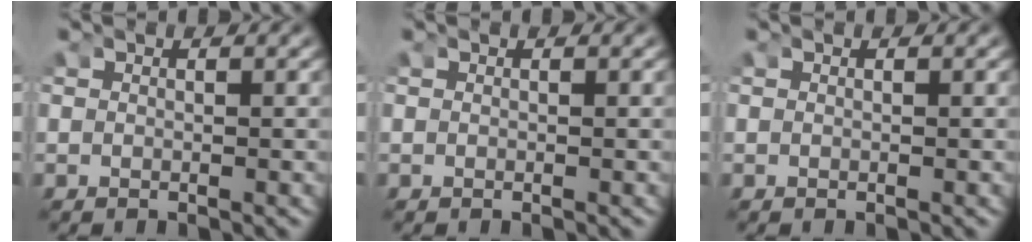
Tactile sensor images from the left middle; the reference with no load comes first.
{"total": 0.0}
{"total": 0.0}